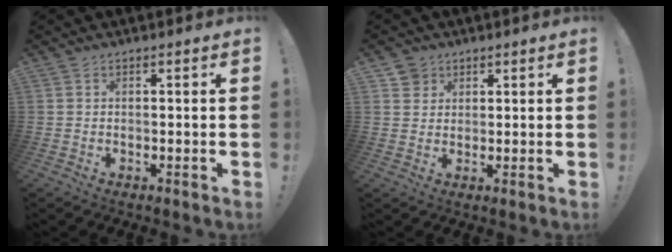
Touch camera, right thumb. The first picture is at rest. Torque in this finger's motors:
{"motor_torque": [-0.28, 0.47, 0.10, -0.08, -0.04]}